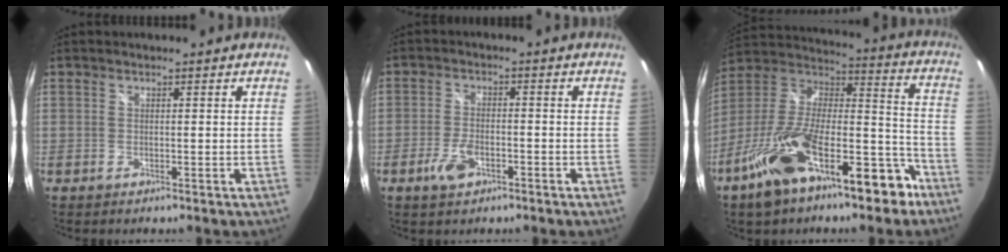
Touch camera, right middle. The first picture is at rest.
{"total": 5.2, "force": [-2.8, 2.6, 3.5], "torque": [-0.083, -0.003, -0.050]}
{"total": 24.2, "force": [-13.9, 9.3, 17.5], "torque": [-0.292, 0.006, -0.229]}